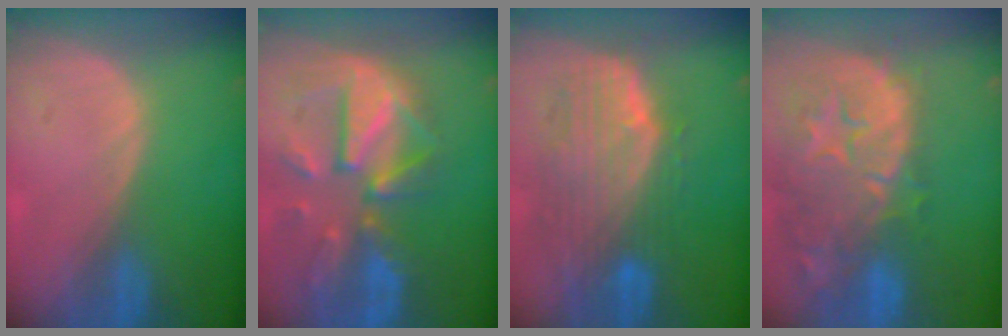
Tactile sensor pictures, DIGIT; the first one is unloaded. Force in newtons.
{"total": 12.1, "press": 10.5, "slide": 6.0}
{"total": 10.4, "press": 9.1, "slide": 5.2}
{"total": 15.0, "press": 12.0, "slide": 9.1}